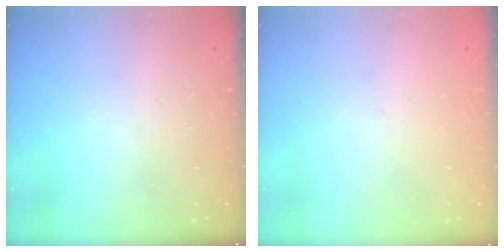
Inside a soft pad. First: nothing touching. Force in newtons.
{"total": 1.4, "press": 1.4, "slide": 0.1}